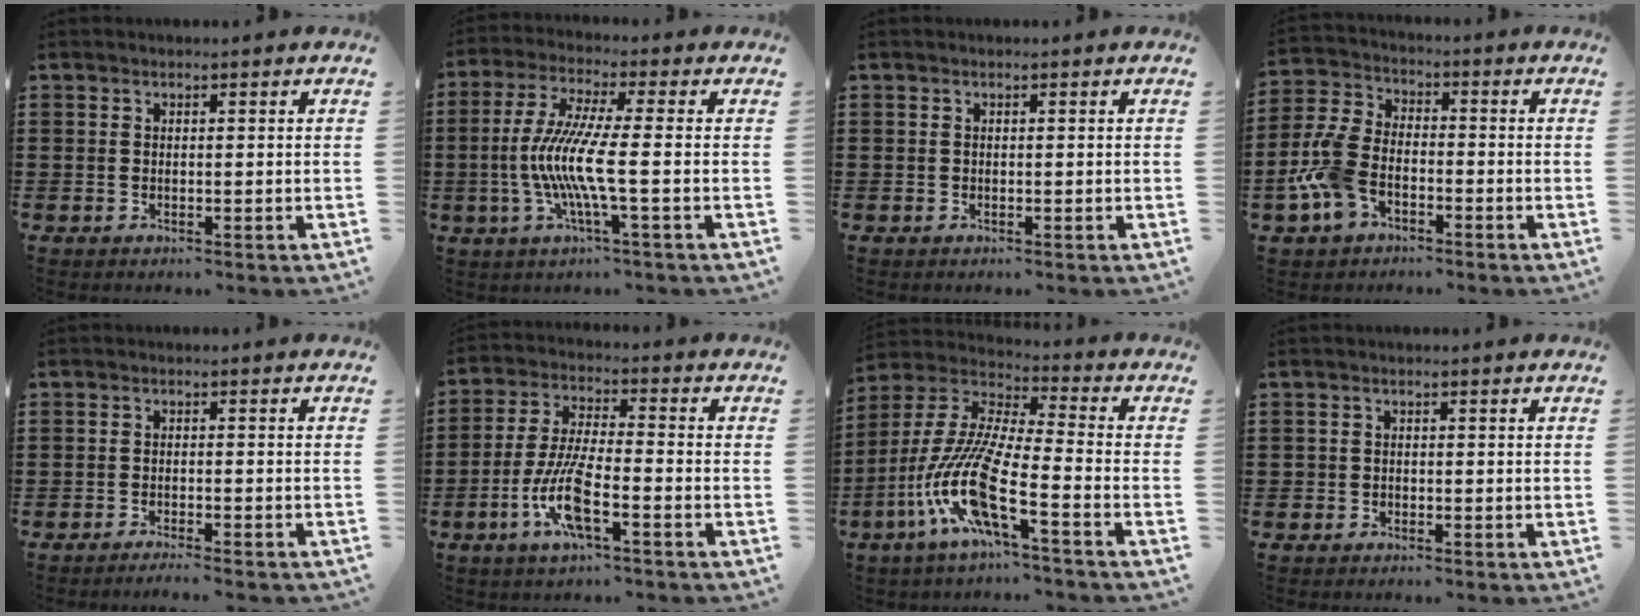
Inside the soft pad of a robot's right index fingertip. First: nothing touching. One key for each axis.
{"total": 9.2, "fx": -2.0, "fy": 0.3, "fz": 9.0, "tx": -0.198, "ty": -0.021, "tz": -0.048}
{"total": 0.0}
{"total": 7.8, "fx": -3.4, "fy": 4.6, "fz": 5.2, "tx": -0.148, "ty": 0.000, "tz": -0.073}
{"total": 1.7, "fx": -1.7, "fy": -0.2, "fz": 0.5, "tx": -0.009, "ty": 0.001, "tz": -0.032}
{"total": 9.4, "fx": -3.9, "fy": 2.2, "fz": 8.3, "tx": -0.186, "ty": -0.012, "tz": -0.078}
{"total": 13.7, "fx": -7.3, "fy": 2.0, "fz": 11.4, "tx": -0.260, "ty": -0.020, "tz": -0.148}
{"total": 1.0, "fx": -0.5, "fy": 0.8, "fz": 0.1, "tx": -0.004, "ty": 0.003, "tz": -0.013}